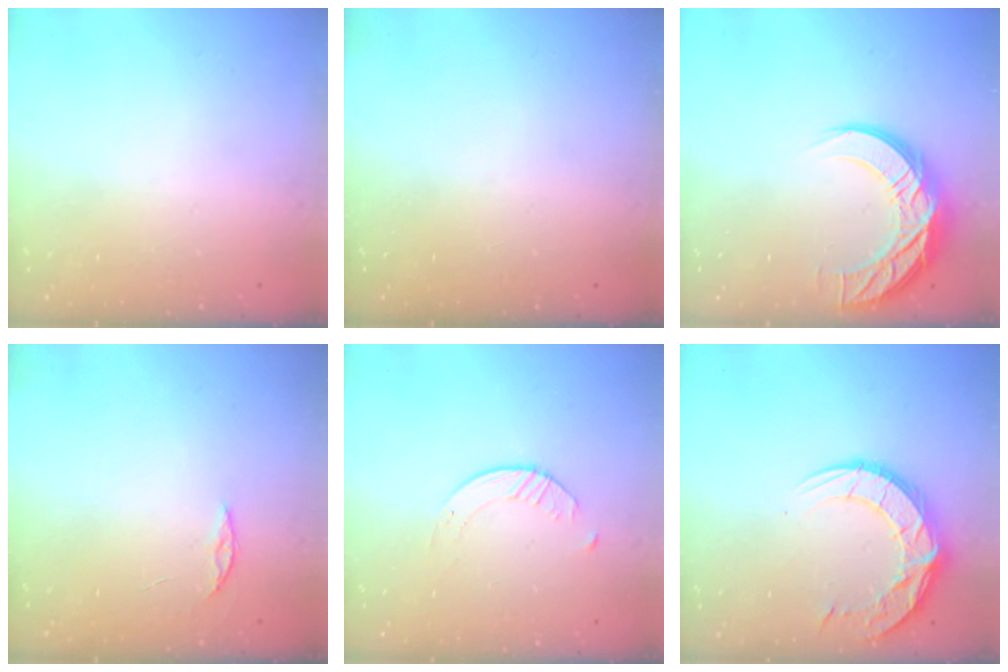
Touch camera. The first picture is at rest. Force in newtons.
{"total": 0.0}
{"total": 13.7, "press": 13.7, "slide": 0.9}
{"total": 2.4, "press": 2.4, "slide": 0.2}
{"total": 2.1, "press": 2.0, "slide": 0.3}
{"total": 13.7, "press": 13.6, "slide": 1.1}